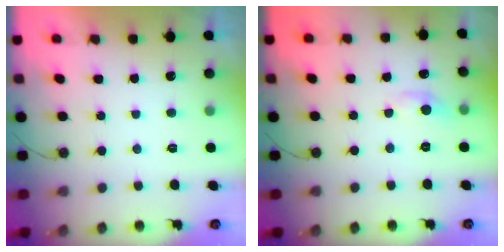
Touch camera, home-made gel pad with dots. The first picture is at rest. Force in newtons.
{"total": 3.0, "press": 3.0, "slide": 0.4}